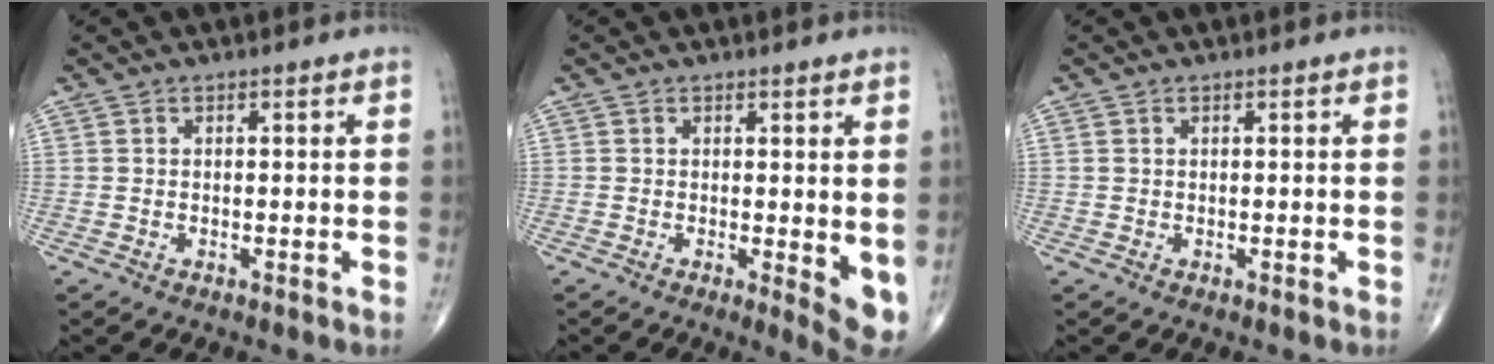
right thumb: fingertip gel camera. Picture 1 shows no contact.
{"total": 4.9, "force": [0.1, 1.6, 4.6], "torque": [-0.059, -0.013, 0.002]}
{"total": 0.6, "force": [0.2, 0.4, 0.3], "torque": [-0.007, 0.004, 0.007]}